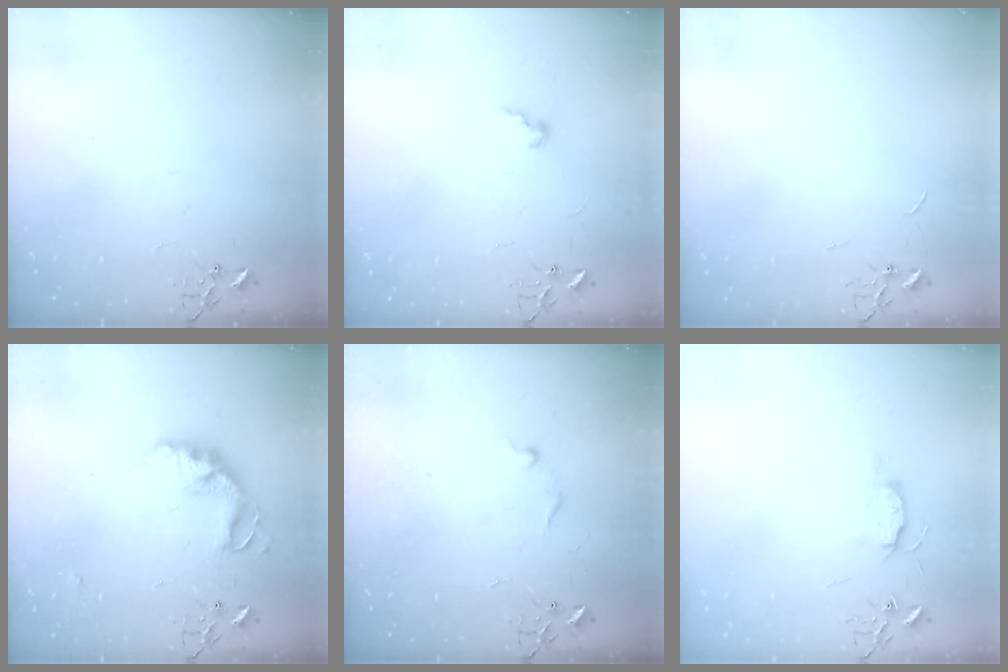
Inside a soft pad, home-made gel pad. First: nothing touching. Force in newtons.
{"total": 6.2, "press": 6.2, "slide": 0.7}
{"total": 0.7, "press": 0.7, "slide": 0.1}
{"total": 14.7, "press": 14.7, "slide": 0.8}
{"total": 4.5, "press": 4.4, "slide": 0.7}
{"total": 6.4, "press": 6.4, "slide": 0.8}